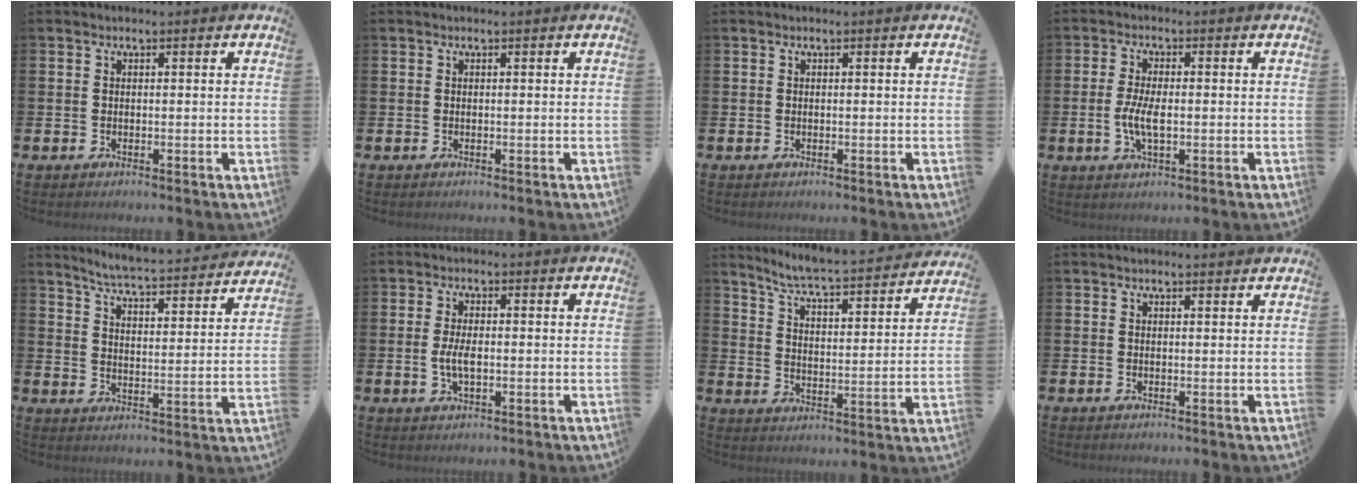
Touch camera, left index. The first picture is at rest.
{"total": 0.0}
{"total": 0.0}
{"total": 4.5, "force": [-0.5, 1.8, 4.0], "torque": [-0.079, -0.004, -0.016]}
{"total": 5.9, "force": [5.8, -0.2, 1.4], "torque": [-0.054, -0.046, 0.096]}
{"total": 3.3, "force": [-0.3, 1.5, 3.0], "torque": [-0.056, -0.002, -0.010]}
{"total": 6.4, "force": [6.1, -0.2, 1.8], "torque": [-0.063, -0.052, 0.100]}
{"total": 0.7, "force": [0.7, 0.0, 0.2], "torque": [0.008, -0.003, 0.010]}